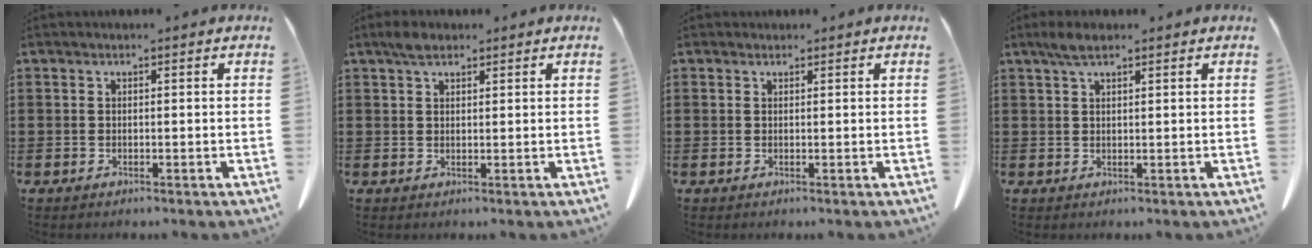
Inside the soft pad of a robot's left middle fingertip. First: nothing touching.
{"total": 2.5, "force": [1.7, 1.1, 1.4], "torque": [-0.025, 0.003, 0.030]}
{"total": 0.6, "force": [0.5, 0.4, 0.1], "torque": [-0.002, 0.002, 0.010]}
{"total": 2.7, "force": [1.6, 0.8, 2.0], "torque": [-0.042, 0.005, 0.029]}